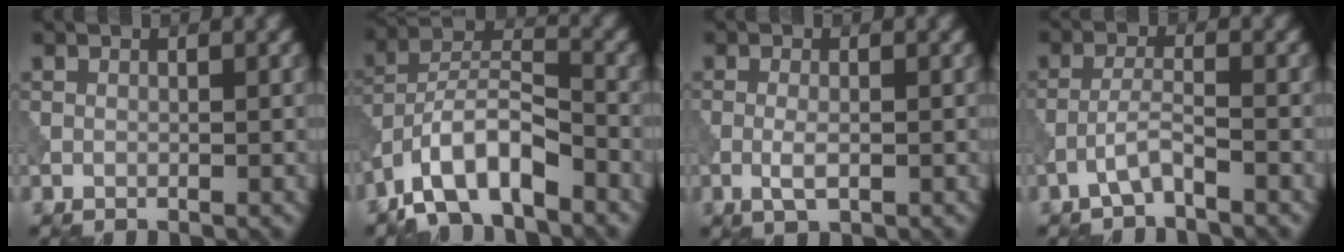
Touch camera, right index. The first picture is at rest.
{"total": 7.7, "force": [-5.3, 2.7, 4.9], "torque": [-0.083, 0.010, -0.110]}
{"total": 1.8, "force": [-0.5, 0.6, 1.7], "torque": [-0.036, -0.003, -0.014]}
{"total": 2.3, "force": [-1.6, 0.3, 1.5], "torque": [-0.031, 0.010, -0.040]}